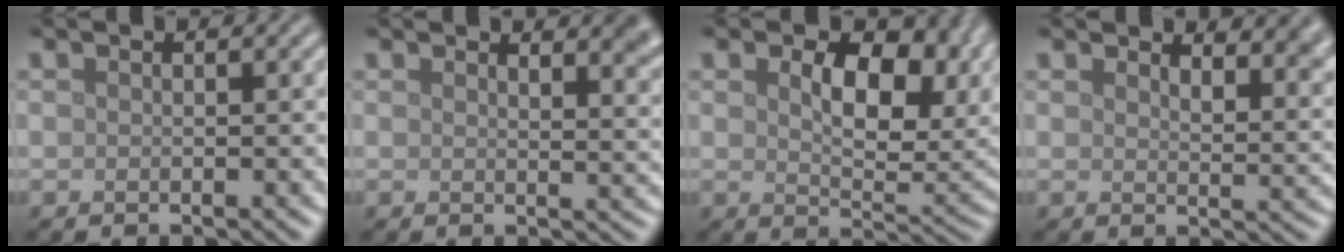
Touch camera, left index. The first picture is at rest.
{"total": 3.7, "force": [2.6, 1.4, 2.3], "torque": [-0.013, 0.003, 0.034]}
{"total": 9.4, "force": [2.4, 5.1, 7.5], "torque": [-0.120, -0.007, 0.042]}
{"total": 5.5, "force": [4.2, 2.0, 3.0], "torque": [-0.030, 0.004, 0.053]}